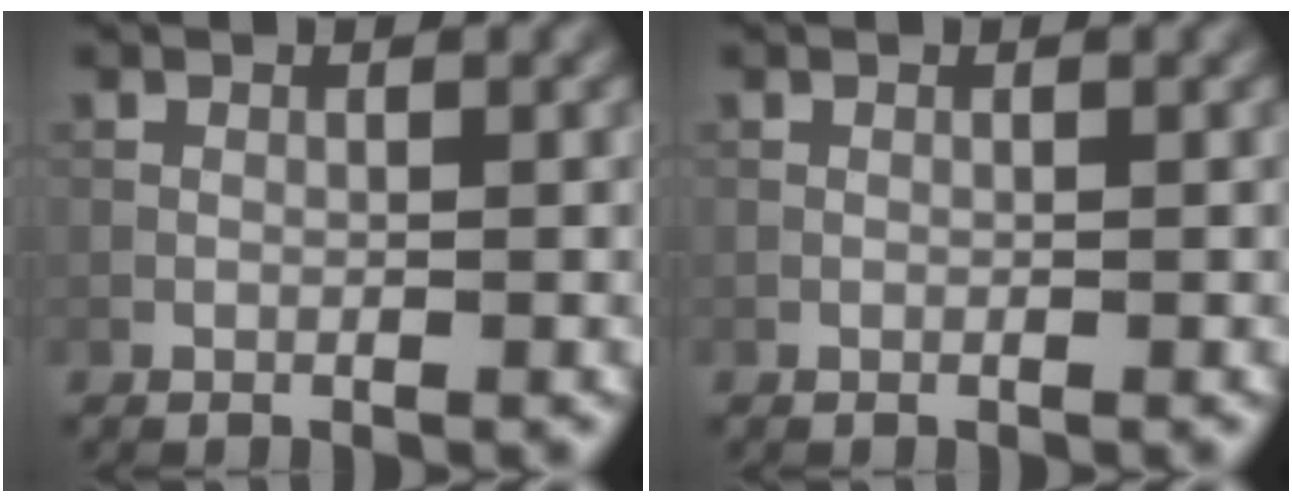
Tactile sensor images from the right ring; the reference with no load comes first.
{"total": 0.0}